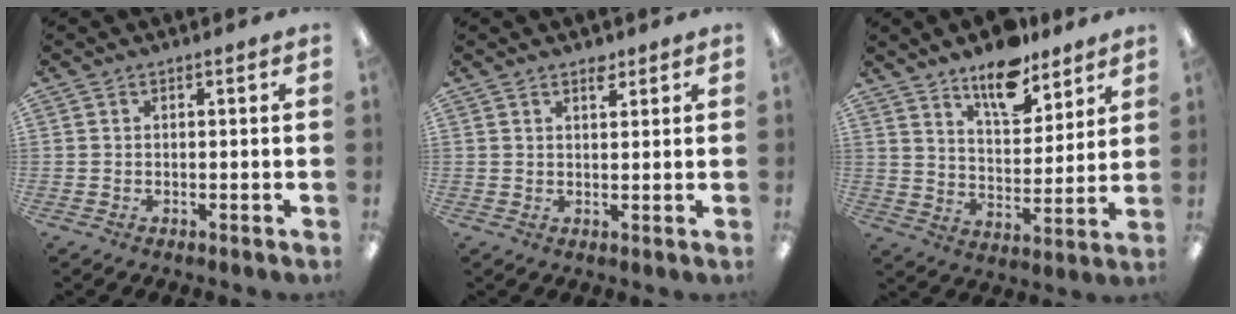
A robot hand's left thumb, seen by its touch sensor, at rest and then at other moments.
{"total": 2.5, "force": [2.1, 1.0, 1.1], "torque": [0.000, -0.012, 0.033]}
{"total": 12.0, "force": [9.8, 4.8, 5.2], "torque": [-0.075, -0.062, 0.175]}